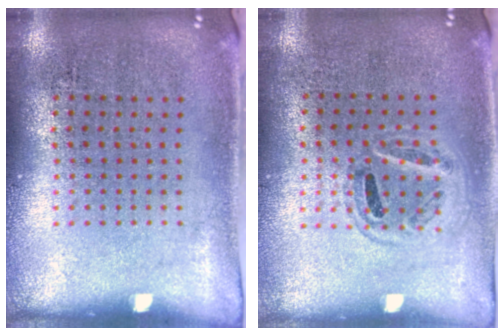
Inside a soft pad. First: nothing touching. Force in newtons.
{"total": 0.9, "press": 0.9, "slide": 0.2}